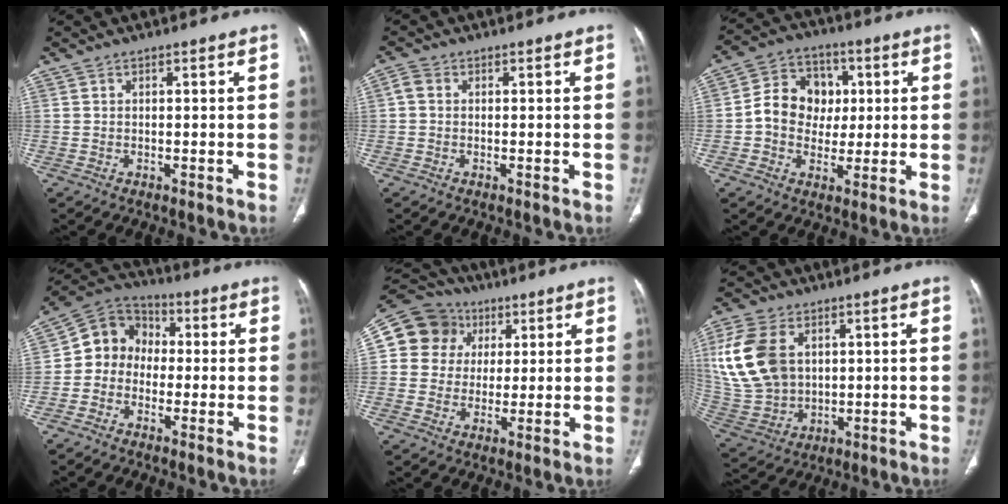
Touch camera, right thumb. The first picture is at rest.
{"total": 1.8, "force": [0.0, 1.4, 1.2], "torque": [-0.023, 0.001, -0.007]}
{"total": 11.4, "force": [0.6, 9.8, 5.9], "torque": [-0.059, 0.019, 0.002]}
{"total": 9.5, "force": [-0.6, 8.5, 4.2], "torque": [-0.042, 0.035, -0.029]}
{"total": 12.9, "force": [3.5, 11.9, 3.7], "torque": [-0.046, 0.023, 0.058]}
{"total": 17.6, "force": [4.5, 12.3, 11.8], "torque": [-0.247, -0.009, 0.105]}